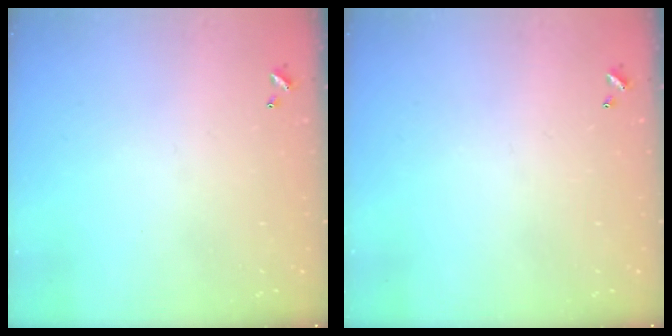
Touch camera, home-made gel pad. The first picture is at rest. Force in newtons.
{"total": 0.0}